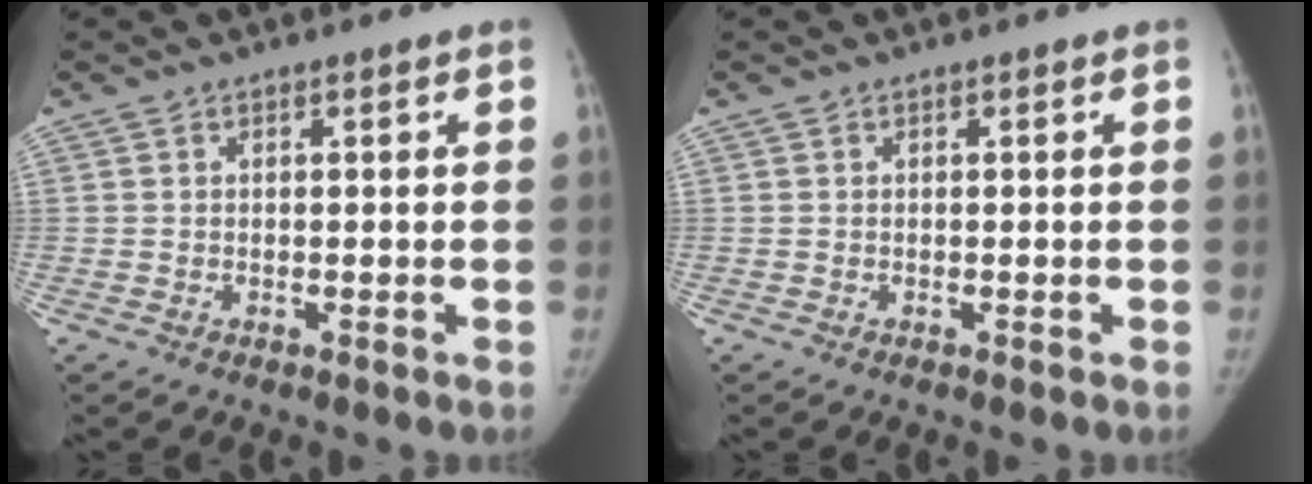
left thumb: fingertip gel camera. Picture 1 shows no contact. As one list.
[{"total": 0.0}]